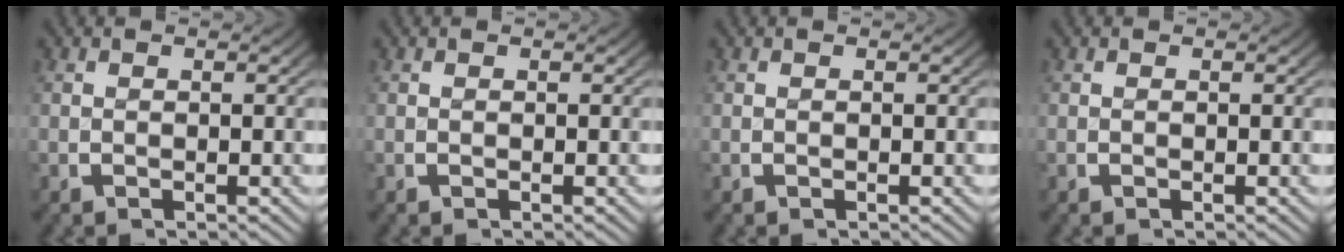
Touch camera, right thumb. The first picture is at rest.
{"total": 0.0}
{"total": 0.0}
{"total": 0.0}